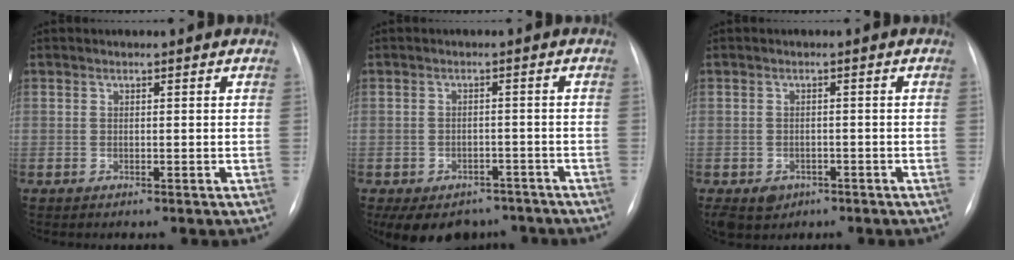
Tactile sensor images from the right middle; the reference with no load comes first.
{"total": 12.1, "force": [-8.8, 7.3, 4.0], "torque": [-0.081, 0.007, -0.104]}
{"total": 5.1, "force": [-2.6, 4.0, 1.5], "torque": [-0.027, 0.002, -0.028]}